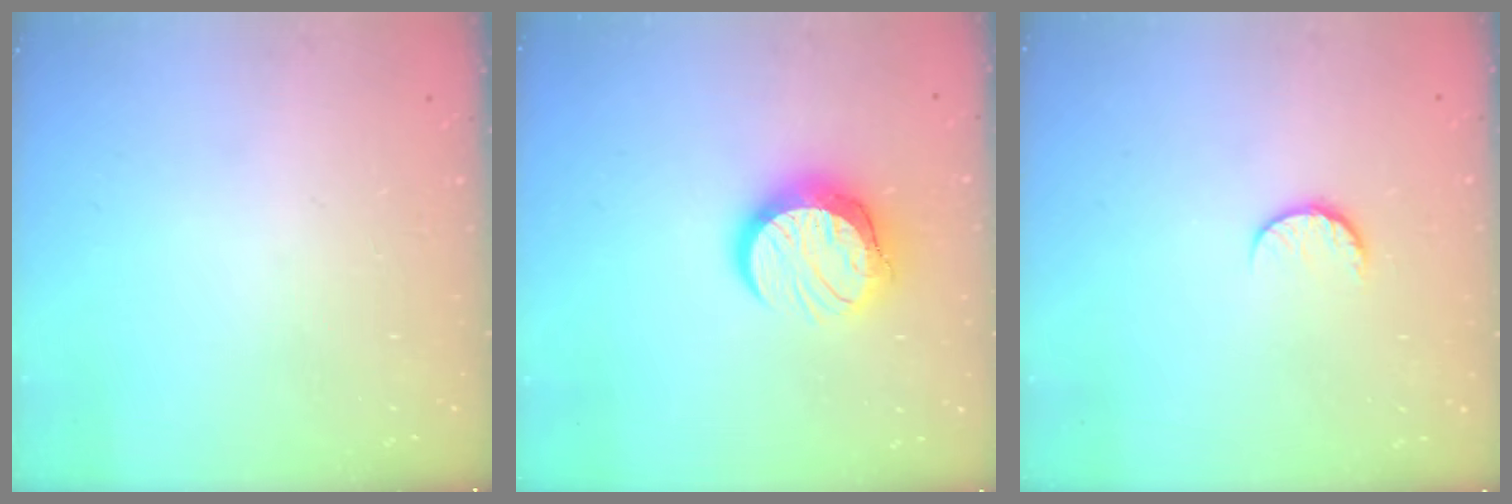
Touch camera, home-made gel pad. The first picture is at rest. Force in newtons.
{"total": 12.0, "press": 12.0, "slide": 1.0}
{"total": 6.8, "press": 6.8, "slide": 0.7}